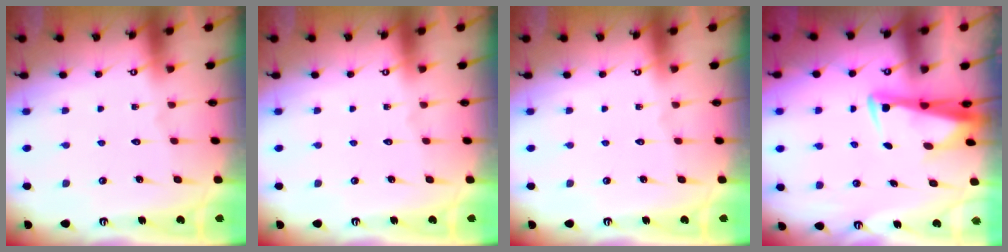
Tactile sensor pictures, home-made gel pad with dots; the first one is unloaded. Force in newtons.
{"total": 0.0}
{"total": 0.0}
{"total": 3.7, "press": 3.5, "slide": 1.1}